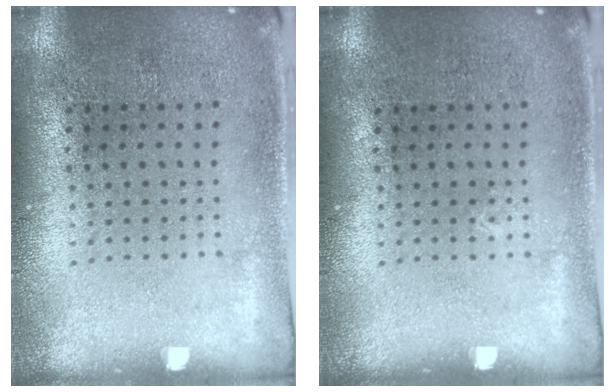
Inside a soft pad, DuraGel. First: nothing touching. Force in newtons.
{"total": 0.0}